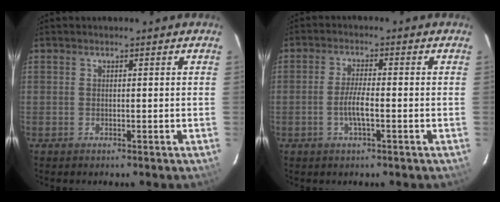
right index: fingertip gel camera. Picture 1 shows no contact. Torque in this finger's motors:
{"motor_torque": [0.67, -0.47, 0.35, 0.10]}